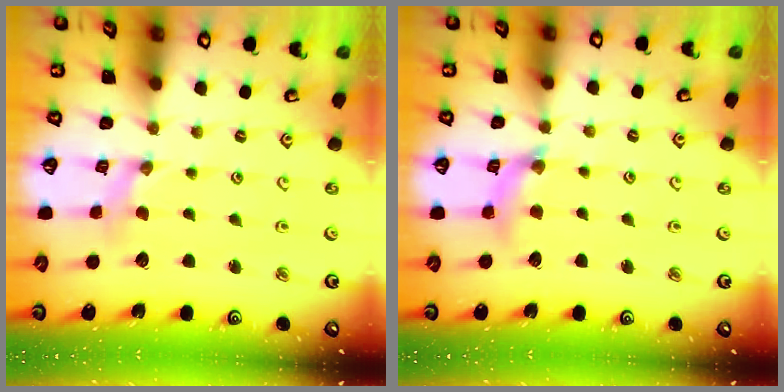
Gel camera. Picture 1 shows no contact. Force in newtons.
{"total": 6.8, "press": 6.8, "slide": 0.8}